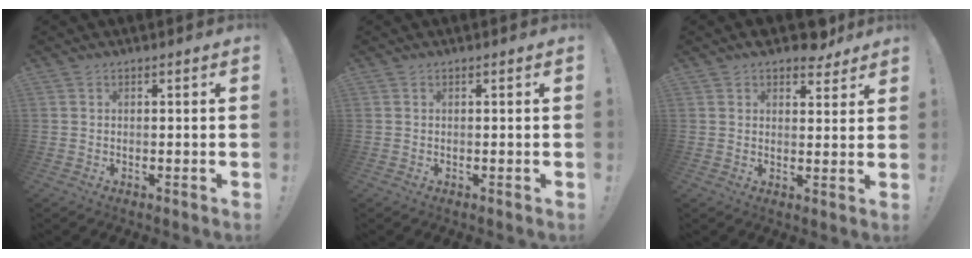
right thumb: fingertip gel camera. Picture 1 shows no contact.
{"total": 0.0}
{"total": 7.1, "force": [5.9, 3.1, 2.3], "torque": [-0.017, -0.035, 0.106]}